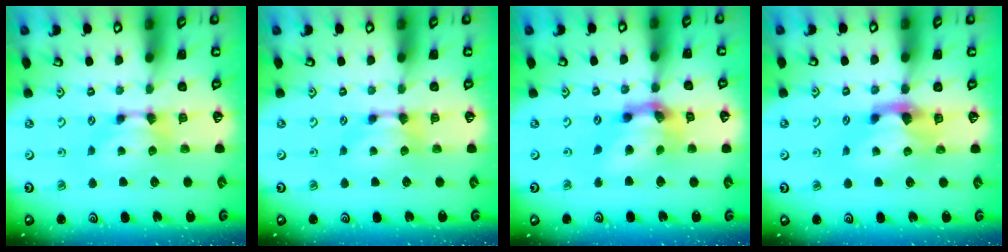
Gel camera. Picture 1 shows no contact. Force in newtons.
{"total": 0.0}
{"total": 7.2, "press": 6.7, "slide": 2.6}
{"total": 2.3, "press": 2.1, "slide": 0.8}